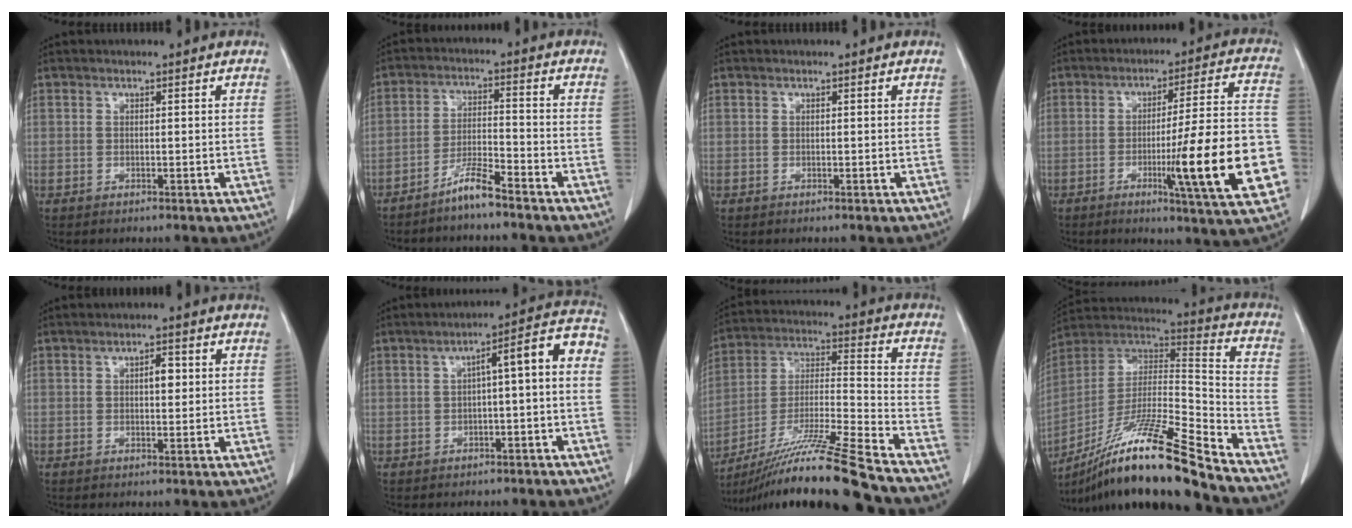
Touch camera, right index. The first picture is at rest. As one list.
[{"total": 5.1, "force": [-4.3, -0.2, 2.8], "torque": [-0.056, -0.007, -0.086]}, {"total": 0.0}, {"total": 18.3, "force": [-4.9, 0.7, 17.6], "torque": [-0.206, 0.003, -0.063]}, {"total": 2.4, "force": [0.4, 1.0, 2.1], "torque": [-0.032, 0.002, 0.006]}, {"total": 7.9, "force": [-0.7, 1.3, 7.8], "torque": [-0.101, 0.038, -0.013]}, {"total": 22.0, "force": [-18.0, -1.4, 12.6], "torque": [-0.220, -0.033, -0.315]}, {"total": 22.6, "force": [-17.2, 0.3, 14.7], "torque": [-0.271, -0.006, -0.315]}]